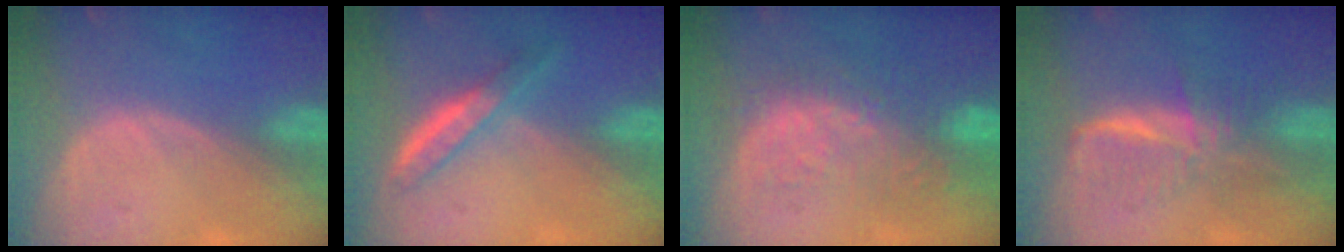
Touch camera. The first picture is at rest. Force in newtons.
{"total": 4.9, "press": 4.5, "slide": 2.0}
{"total": 9.9, "press": 9.3, "slide": 3.4}
{"total": 6.2, "press": 6.2, "slide": 0.7}